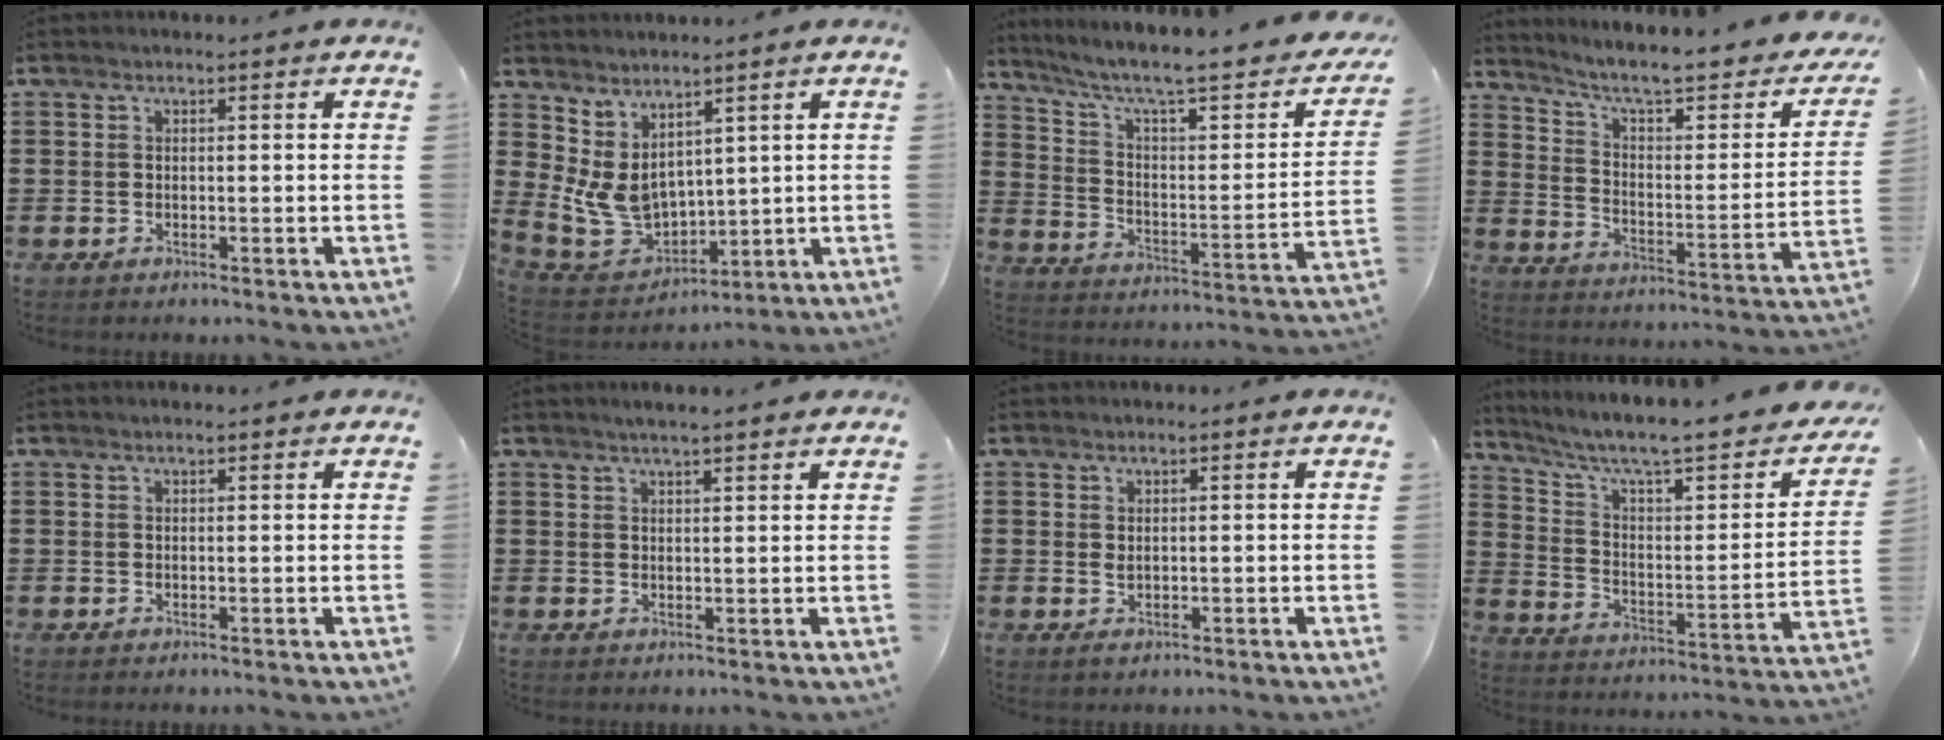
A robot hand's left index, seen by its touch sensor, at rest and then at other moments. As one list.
[{"total": 6.9, "force": [2.4, 5.5, 3.4], "torque": [-0.108, -0.011, 0.051]}, {"total": 7.4, "force": [4.9, 1.2, 5.4], "torque": [-0.115, -0.037, 0.073]}, {"total": 6.6, "force": [5.0, 1.2, 4.1], "torque": [-0.095, -0.042, 0.077]}, {"total": 0.5, "force": [0.4, 0.1, 0.3], "torque": [-0.007, 0.001, 0.008]}, {"total": 2.0, "force": [1.9, -0.2, 0.7], "torque": [-0.018, 0.002, 0.036]}, {"total": 0.9, "force": [0.1, 0.7, 0.6], "torque": [-0.013, 0.003, 0.001]}, {"total": 7.1, "force": [5.0, 1.1, 4.9], "torque": [-0.108, -0.044, 0.076]}]